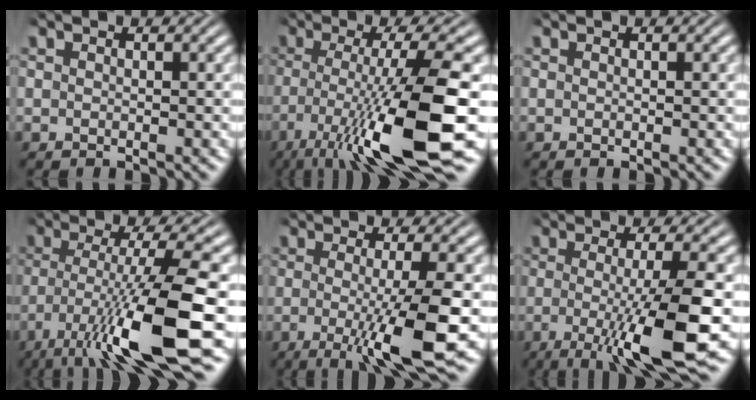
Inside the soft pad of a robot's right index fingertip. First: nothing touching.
{"total": 10.5, "force": [-2.1, 3.7, 9.6], "torque": [-0.163, -0.033, -0.008]}
{"total": 0.0}
{"total": 9.5, "force": [-1.9, 3.1, 8.7], "torque": [-0.146, -0.029, -0.010]}
{"total": 6.5, "force": [-2.0, 1.0, 6.1], "torque": [-0.105, -0.023, -0.019]}
{"total": 7.5, "force": [-2.5, 1.5, 7.0], "torque": [-0.121, -0.025, -0.024]}